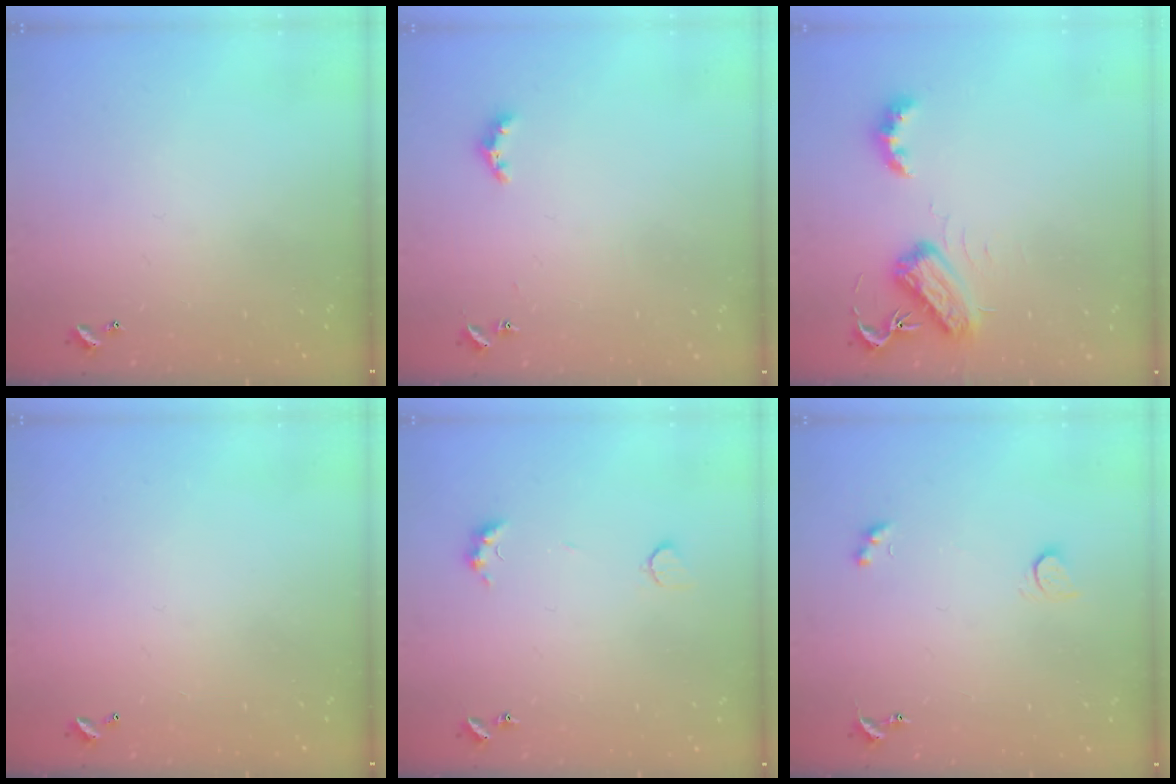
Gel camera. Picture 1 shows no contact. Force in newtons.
{"total": 3.6, "press": 3.5, "slide": 0.5}
{"total": 6.5, "press": 6.4, "slide": 0.4}
{"total": 2.8, "press": 2.8, "slide": 0.1}
{"total": 3.5, "press": 3.4, "slide": 0.7}
{"total": 2.8, "press": 2.8, "slide": 0.5}